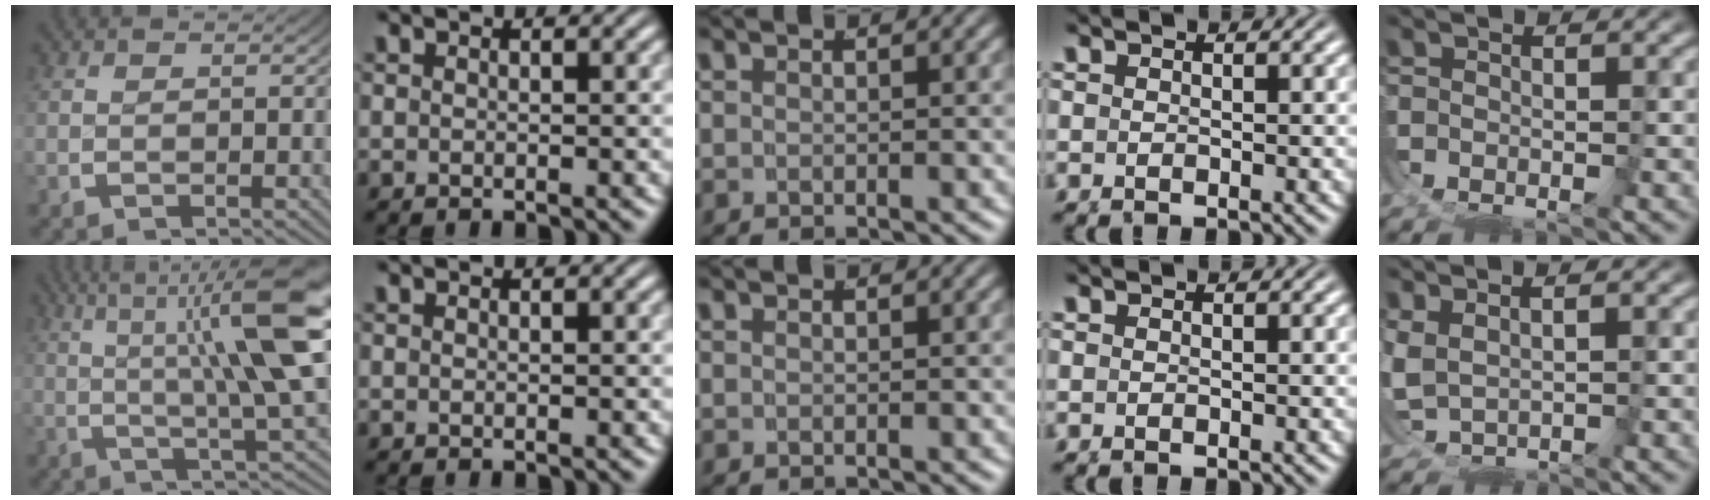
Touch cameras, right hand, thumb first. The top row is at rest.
{"thumb": {"total": 10.6, "force": [1.3, 3.8, 9.8], "torque": [-0.135, -0.009, 0.017]}, "little": {"total": 3.2, "force": [0.4, 2.8, 1.6], "torque": [-0.068, -0.013, 0.020]}}